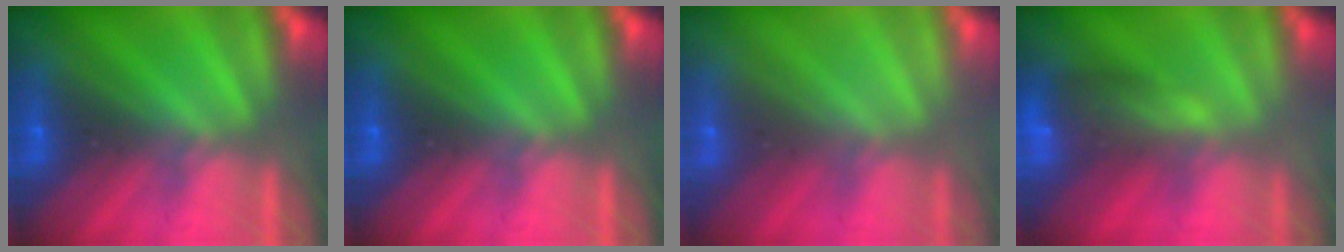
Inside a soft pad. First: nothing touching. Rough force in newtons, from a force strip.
{"total": 0.0}
{"total": 3.4}
{"total": 8.3}